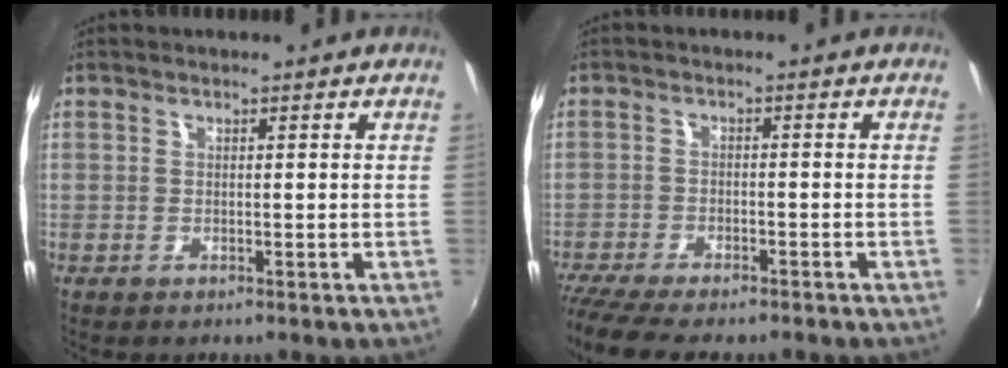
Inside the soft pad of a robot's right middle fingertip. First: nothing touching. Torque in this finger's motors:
{"motor_torque": [1.09, -1.05, 0.16, 0.06]}